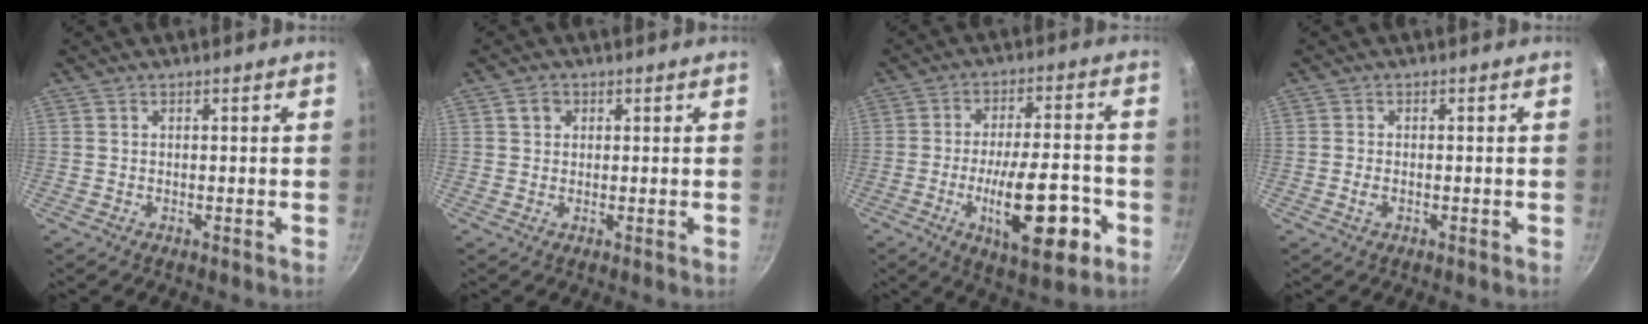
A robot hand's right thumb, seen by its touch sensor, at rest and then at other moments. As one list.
[{"total": 2.3, "force": [0.9, 1.9, 1.0], "torque": [-0.011, 0.003, 0.015]}, {"total": 16.9, "force": [-5.6, 6.2, 14.7], "torque": [-0.211, 0.018, -0.082]}, {"total": 1.6, "force": [-0.4, 0.9, 1.2], "torque": [-0.027, 0.001, -0.010]}]